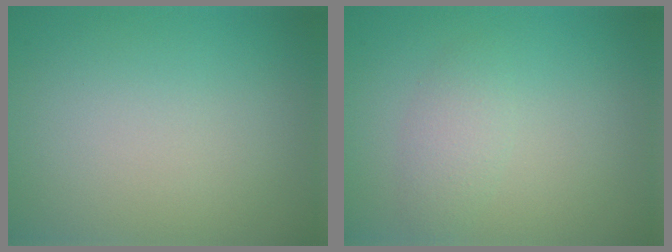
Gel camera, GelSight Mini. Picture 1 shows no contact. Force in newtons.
{"total": 1.7, "press": 1.7, "slide": 0.0}